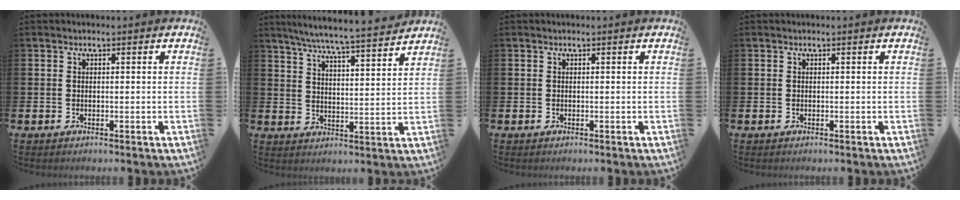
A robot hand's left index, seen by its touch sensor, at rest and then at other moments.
{"total": 6.9, "force": [6.5, -0.2, 2.4], "torque": [-0.062, -0.048, 0.111]}
{"total": 0.0}
{"total": 0.0}